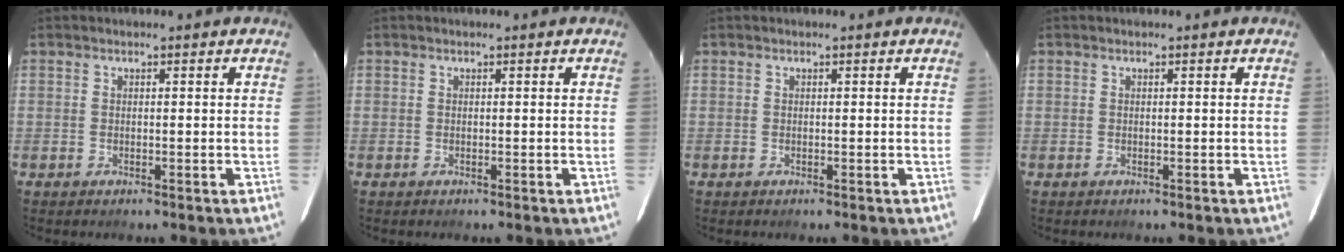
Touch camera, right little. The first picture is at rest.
{"total": 0.0}
{"total": 0.0}
{"total": 0.0}